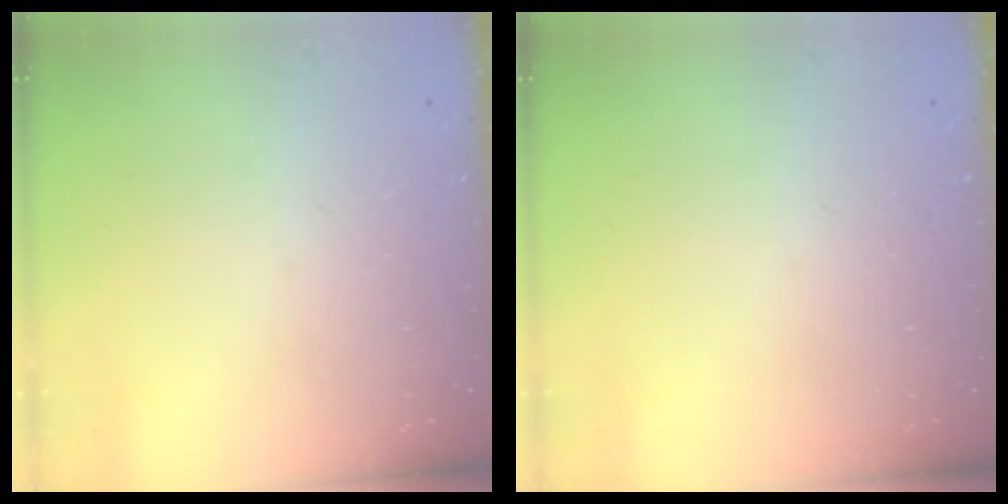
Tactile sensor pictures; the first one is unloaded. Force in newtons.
{"total": 0.0}